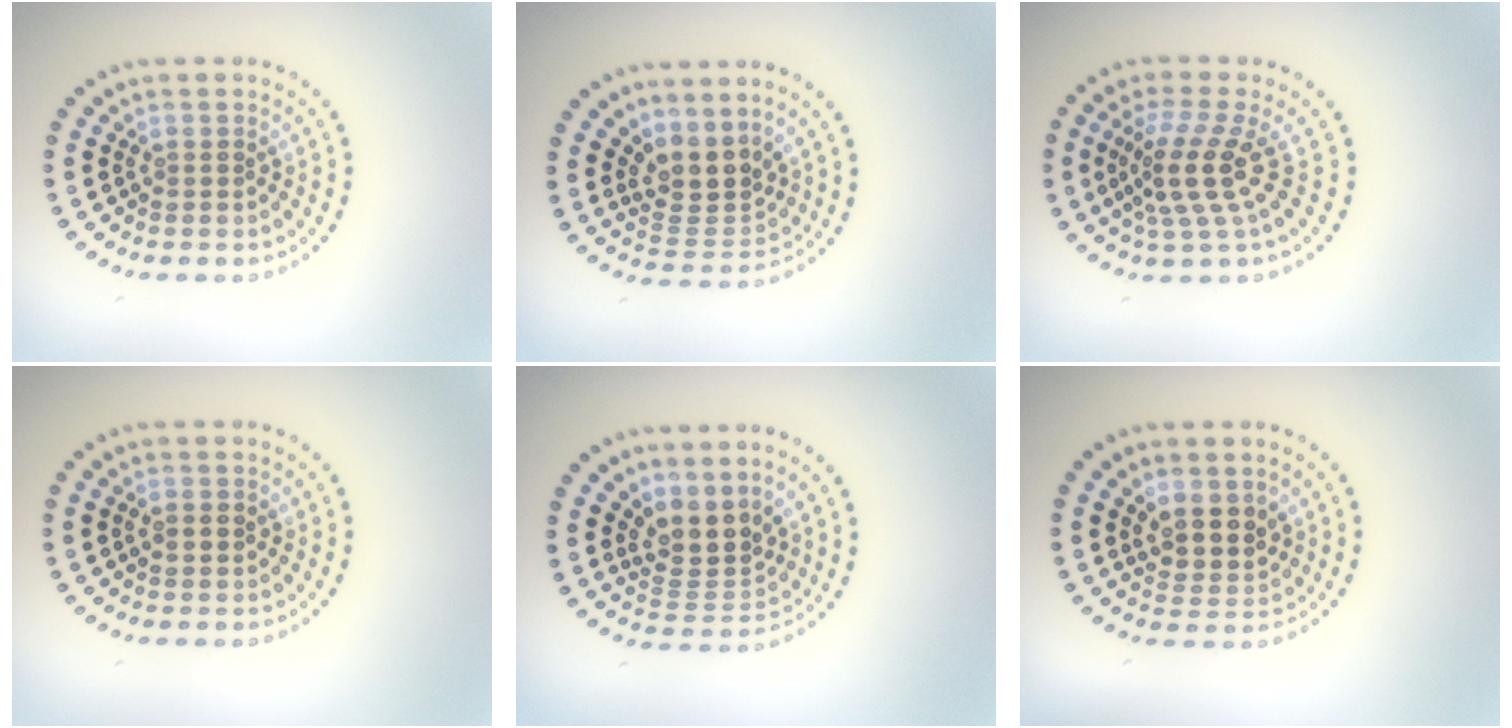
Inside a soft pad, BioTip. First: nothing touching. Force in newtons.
{"total": 3.2, "press": 2.4, "slide": 2.1}
{"total": 3.9, "press": 2.7, "slide": 2.8}
{"total": 1.2, "press": 1.2, "slide": 0.0}
{"total": 3.2, "press": 2.4, "slide": 2.1}
{"total": 3.0, "press": 2.7, "slide": 1.3}